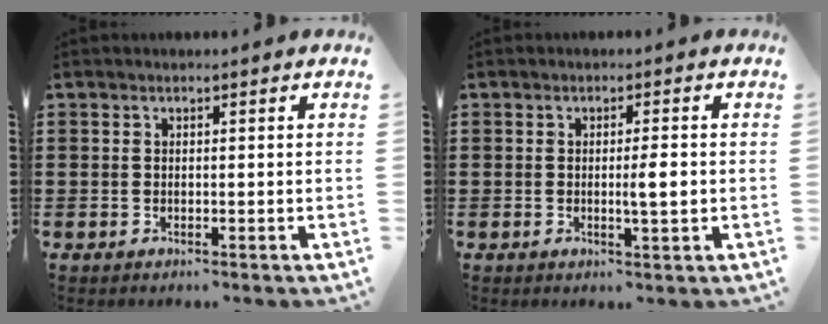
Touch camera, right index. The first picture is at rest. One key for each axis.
{"total": 3.2, "fx": -0.2, "fy": 0.4, "fz": 3.2, "tx": -0.056, "ty": -0.004, "tz": -0.004}